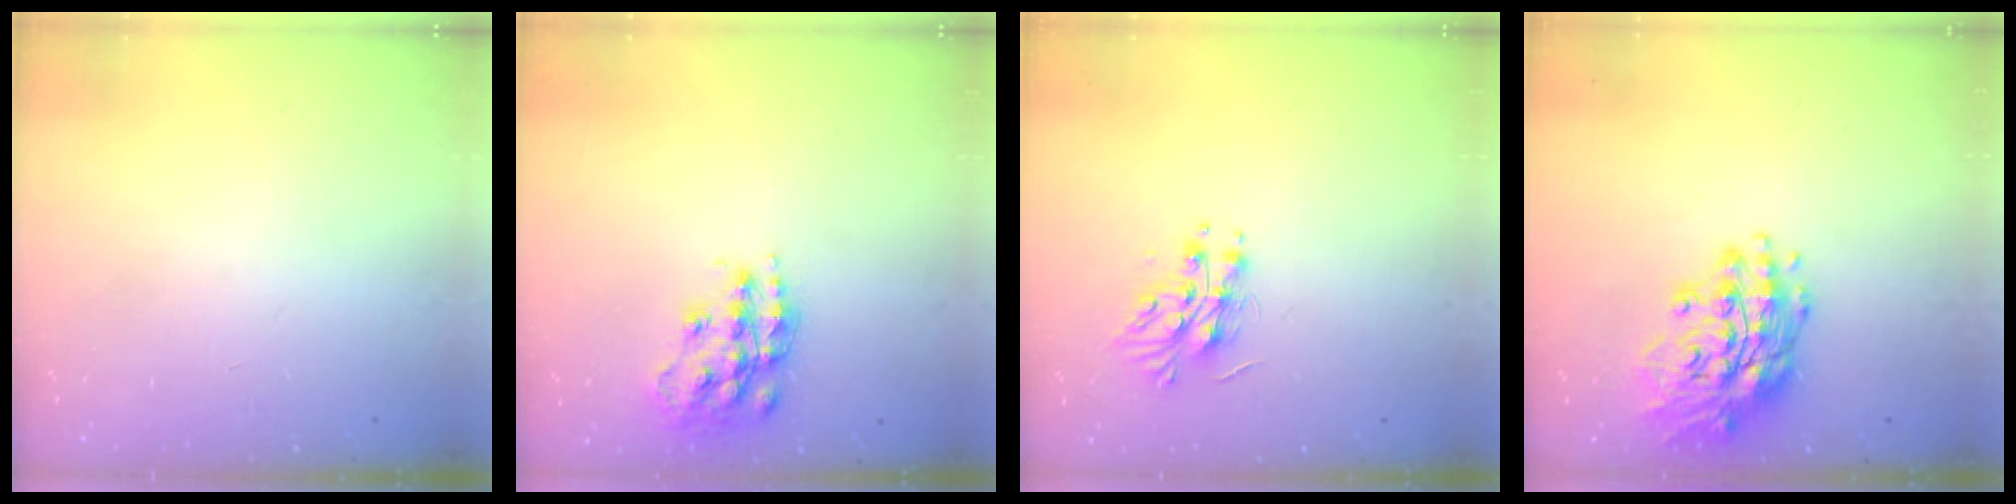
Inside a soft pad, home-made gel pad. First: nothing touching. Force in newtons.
{"total": 15.9, "press": 15.8, "slide": 1.0}
{"total": 11.1, "press": 11.1, "slide": 0.2}
{"total": 16.9, "press": 16.6, "slide": 3.1}